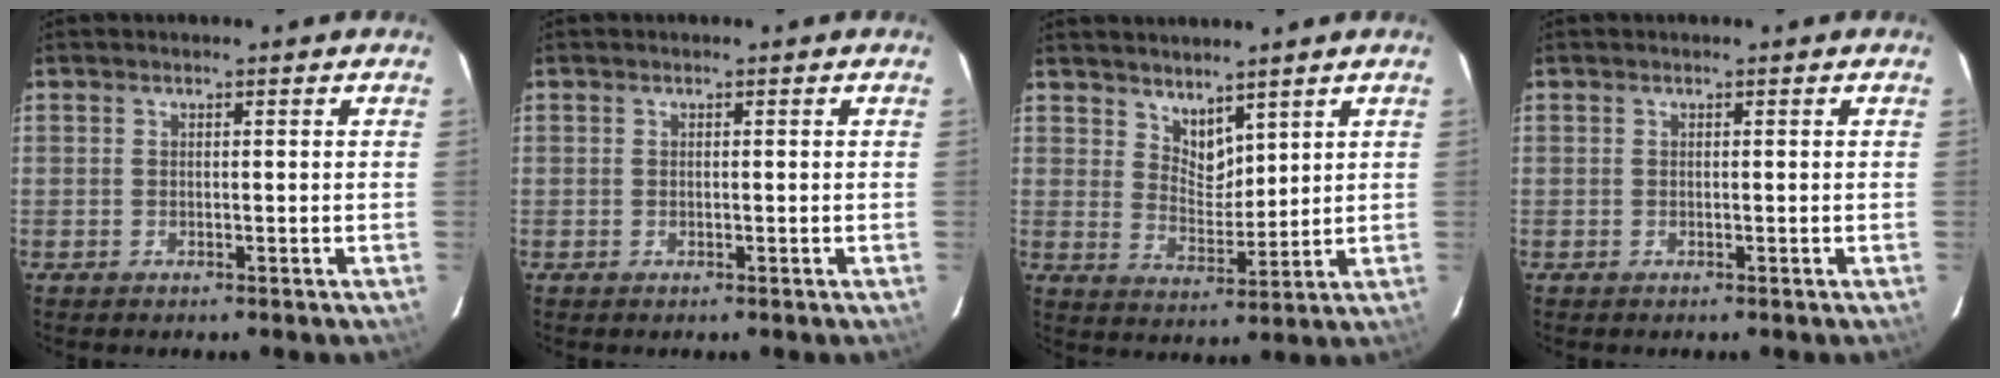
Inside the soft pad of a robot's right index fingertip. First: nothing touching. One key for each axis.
{"total": 0.0}
{"total": 5.5, "fx": 4.5, "fy": 2.7, "fz": 1.8, "tx": -0.021, "ty": -0.003, "tz": 0.085}
{"total": 0.0}